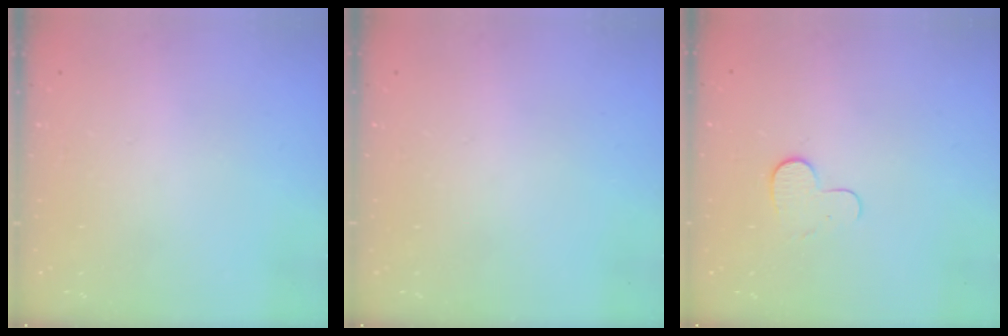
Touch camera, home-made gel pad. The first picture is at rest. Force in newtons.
{"total": 0.0}
{"total": 6.3, "press": 6.3, "slide": 0.5}